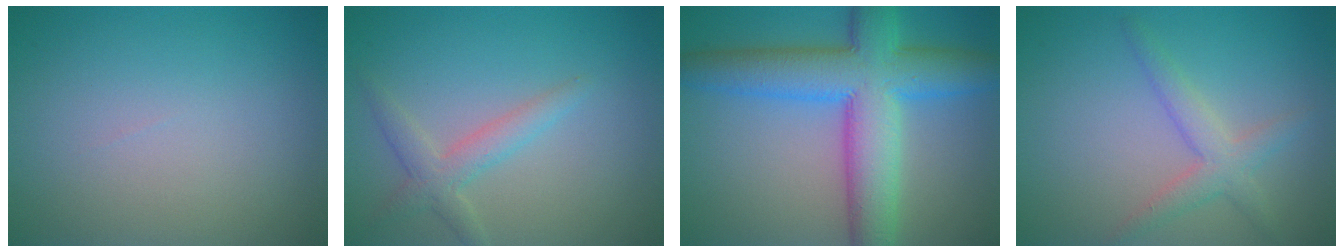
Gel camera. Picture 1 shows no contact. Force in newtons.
{"total": 2.5, "press": 2.5, "slide": 0.1}
{"total": 10.2, "press": 10.2, "slide": 0.1}
{"total": 2.7, "press": 2.7, "slide": 0.1}